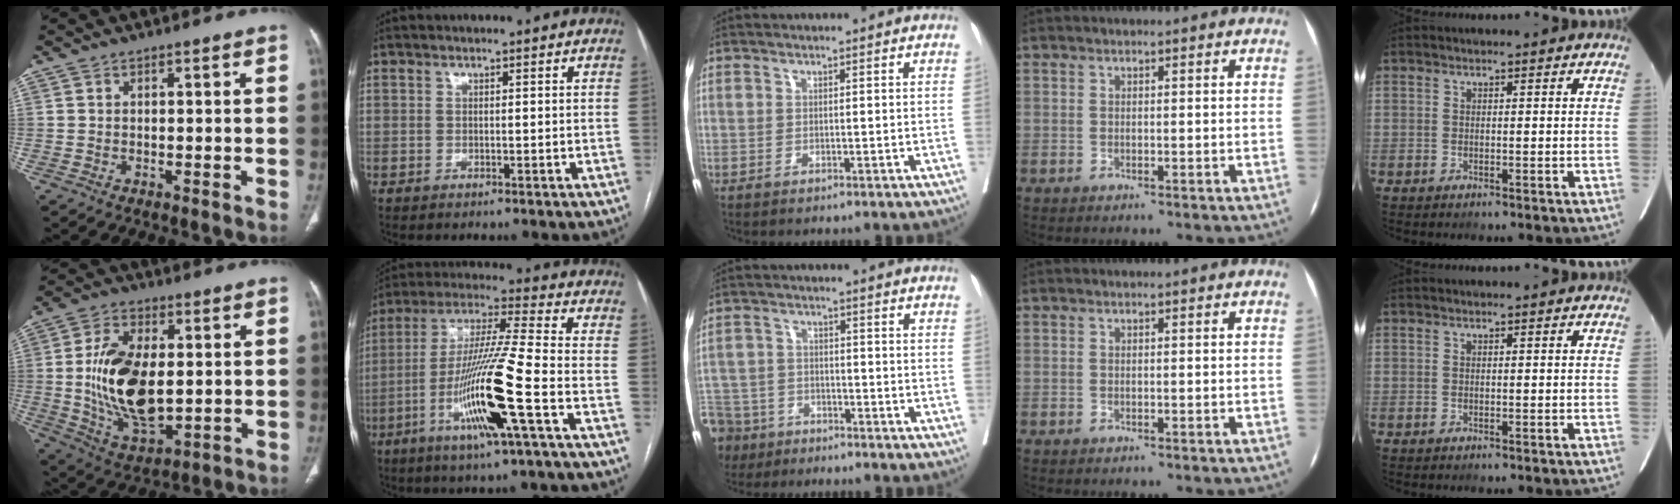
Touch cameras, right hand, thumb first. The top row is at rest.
{"thumb": {"total": 17.2, "force": [0.3, 9.2, 14.5], "torque": [-0.261, -0.012, 0.017]}, "index": {"total": 16.1, "force": [-5.6, -0.7, 15.1], "torque": [-0.300, -0.013, -0.109]}, "middle": {"total": 12.5, "force": [-9.3, 7.8, 3.0], "torque": [-0.111, -0.002, -0.159]}}